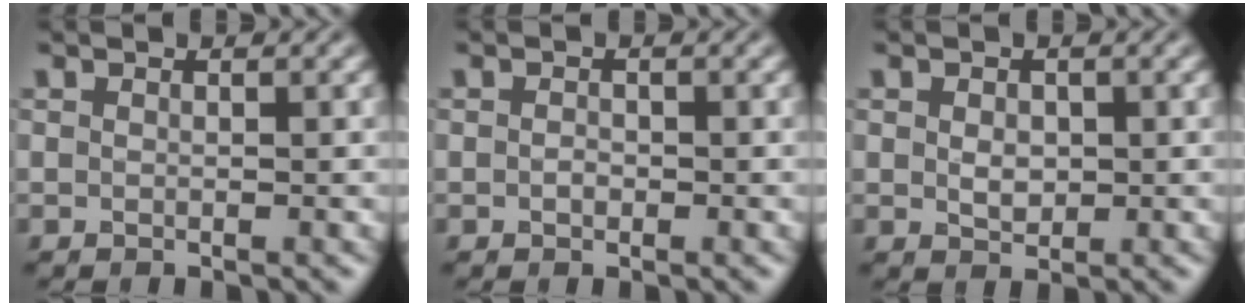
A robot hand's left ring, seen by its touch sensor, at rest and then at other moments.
{"total": 0.7, "force": [-0.1, 0.6, 0.5], "torque": [-0.009, -0.002, -0.004]}
{"total": 1.7, "force": [0.2, 1.2, 1.1], "torque": [-0.021, -0.003, 0.005]}